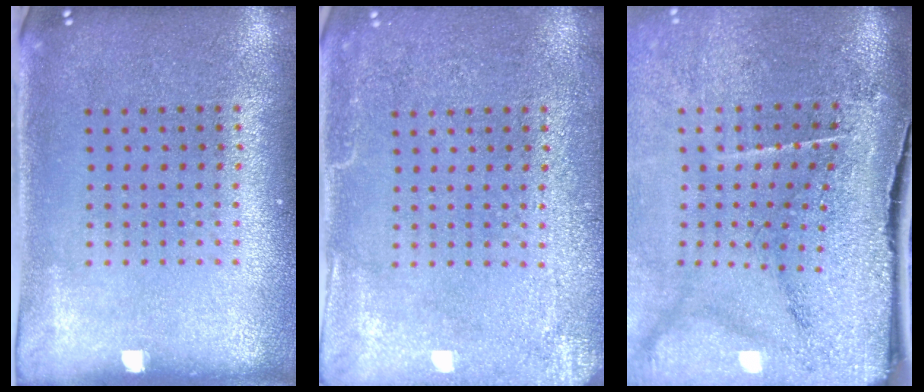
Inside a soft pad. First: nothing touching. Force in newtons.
{"total": 3.0, "press": 3.0, "slide": 0.3}
{"total": 4.7, "press": 3.8, "slide": 2.8}